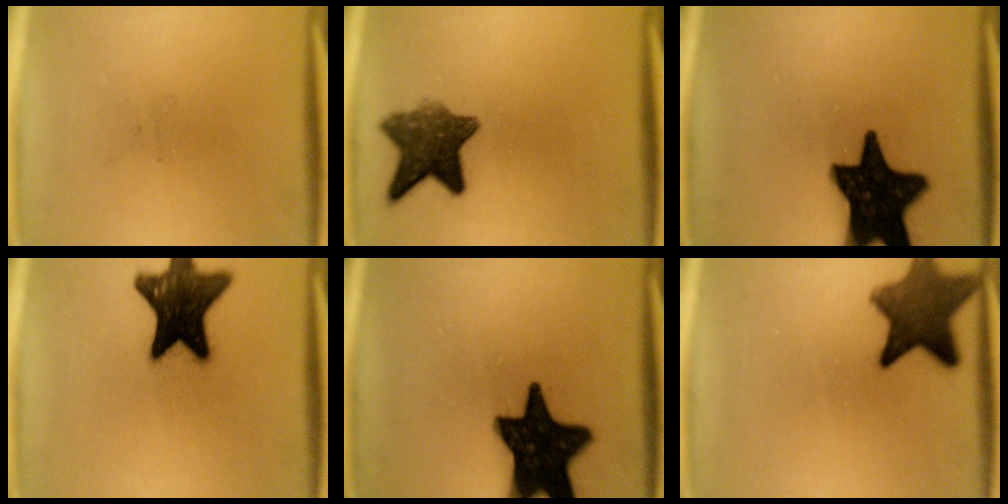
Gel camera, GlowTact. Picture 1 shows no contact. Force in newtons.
{"total": 8.9}
{"total": 19.3}
{"total": 18.2}
{"total": 19.3}
{"total": 10.5}